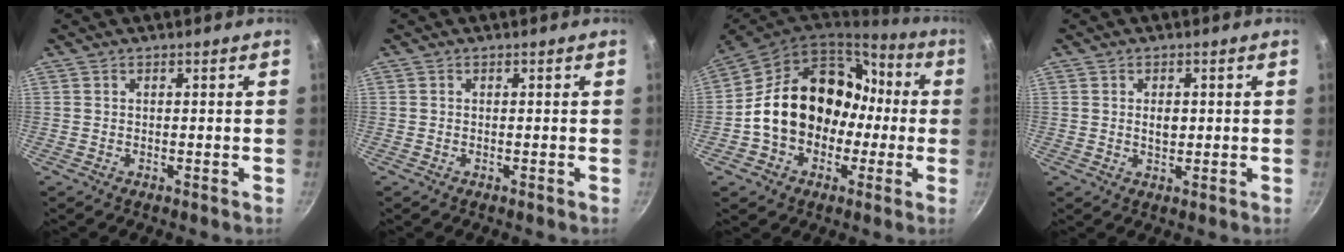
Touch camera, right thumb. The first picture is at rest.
{"total": 0.0}
{"total": 20.8, "force": [-0.8, 16.5, 12.5], "torque": [-0.172, 0.068, -0.002]}
{"total": 2.7, "force": [0.3, 1.6, 2.1], "torque": [-0.024, -0.003, 0.005]}